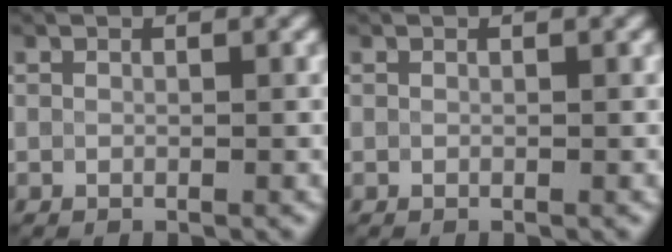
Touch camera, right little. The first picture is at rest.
{"total": 0.0}